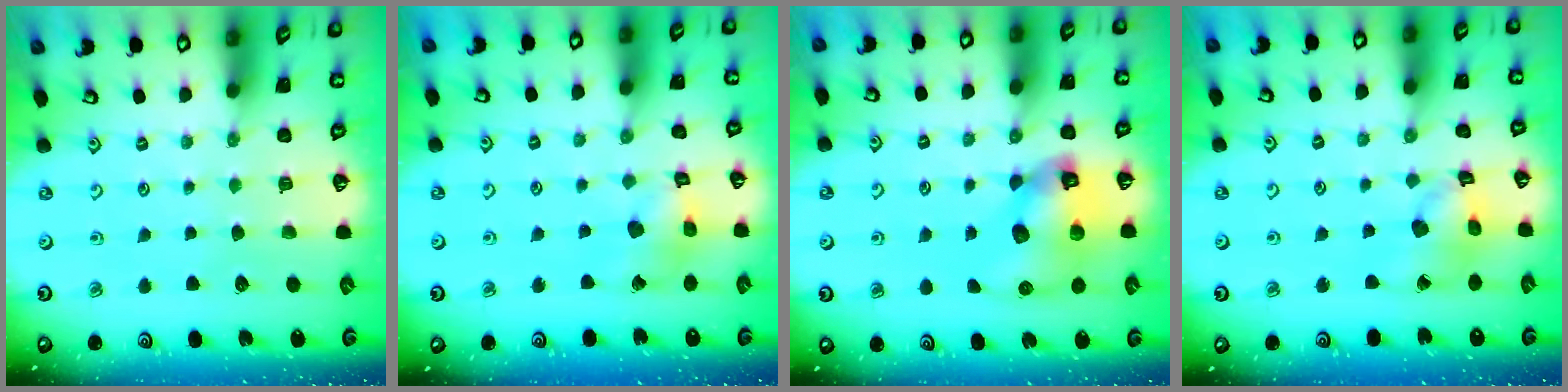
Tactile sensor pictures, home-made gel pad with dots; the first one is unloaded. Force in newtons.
{"total": 9.4, "press": 9.3, "slide": 1.0}
{"total": 12.5, "press": 12.4, "slide": 1.9}
{"total": 11.7, "press": 11.6, "slide": 1.6}